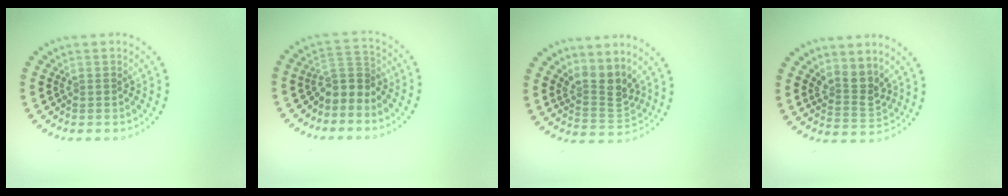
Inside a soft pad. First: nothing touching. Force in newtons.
{"total": 2.7, "press": 2.0, "slide": 1.9}
{"total": 3.2, "press": 2.3, "slide": 2.3}
{"total": 2.8, "press": 2.0, "slide": 1.9}